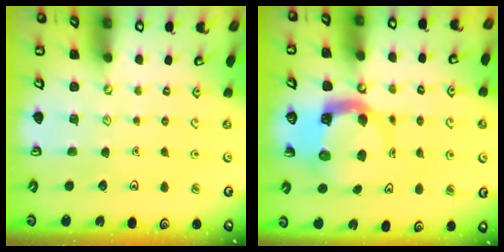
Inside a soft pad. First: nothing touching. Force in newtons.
{"total": 6.8, "press": 6.7, "slide": 1.0}